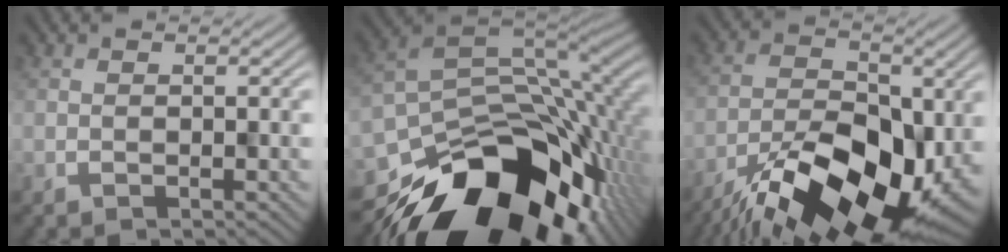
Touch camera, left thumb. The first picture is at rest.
{"total": 17.9, "force": [-9.3, 10.2, 11.3], "torque": [-0.187, -0.050, -0.138]}
{"total": 15.2, "force": [-8.8, 7.2, 10.1], "torque": [-0.162, -0.016, -0.140]}